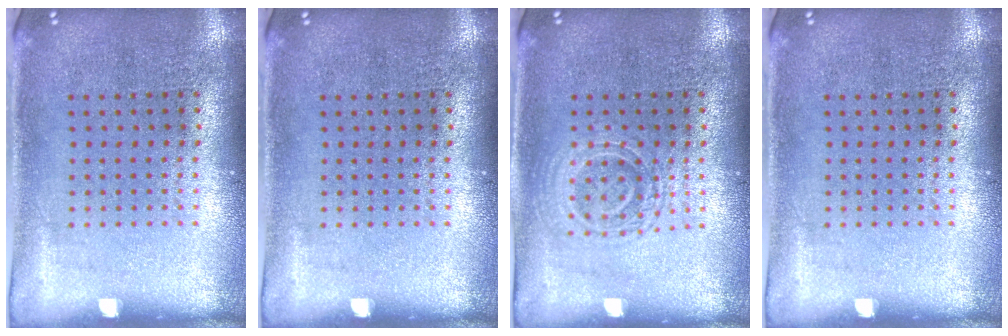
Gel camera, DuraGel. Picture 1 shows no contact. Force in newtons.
{"total": 0.0}
{"total": 1.3, "press": 1.2, "slide": 0.4}
{"total": 0.0}